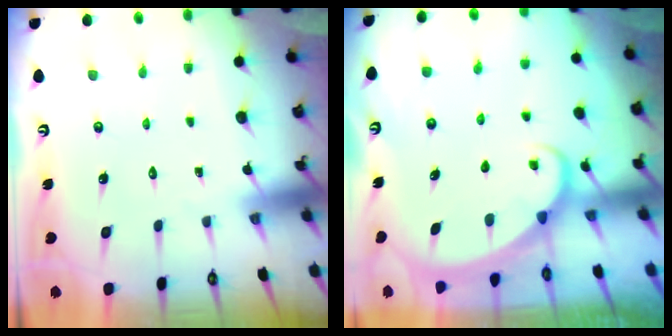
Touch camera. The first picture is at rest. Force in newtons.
{"total": 1.9, "press": 1.9, "slide": 0.1}